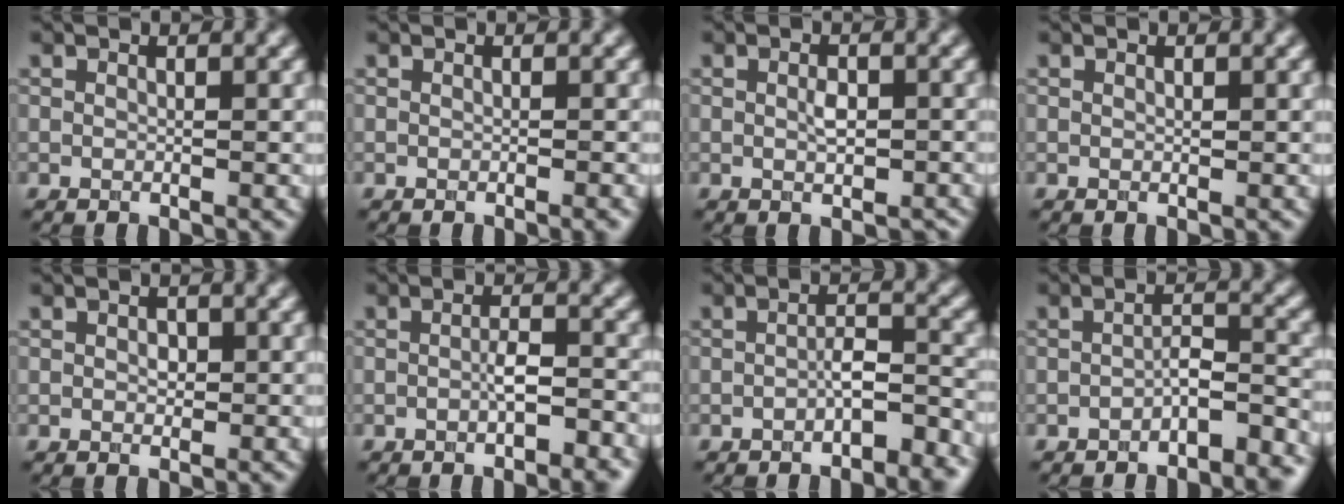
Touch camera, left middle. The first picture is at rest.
{"total": 0.8, "force": [-0.4, 0.1, 0.7], "torque": [-0.005, 0.000, -0.007]}
{"total": 1.8, "force": [-0.1, 0.9, 1.5], "torque": [-0.027, -0.002, -0.001]}
{"total": 0.0}
{"total": 0.9, "force": [0.0, 0.6, 0.6], "torque": [-0.009, -0.002, 0.000]}
{"total": 2.8, "force": [-1.1, 0.6, 2.5], "torque": [-0.039, 0.004, -0.019]}
{"total": 3.3, "force": [-1.9, 0.8, 2.6], "torque": [-0.041, 0.011, -0.034]}
{"total": 3.8, "force": [-2.5, 1.1, 2.6], "torque": [-0.038, 0.007, -0.044]}